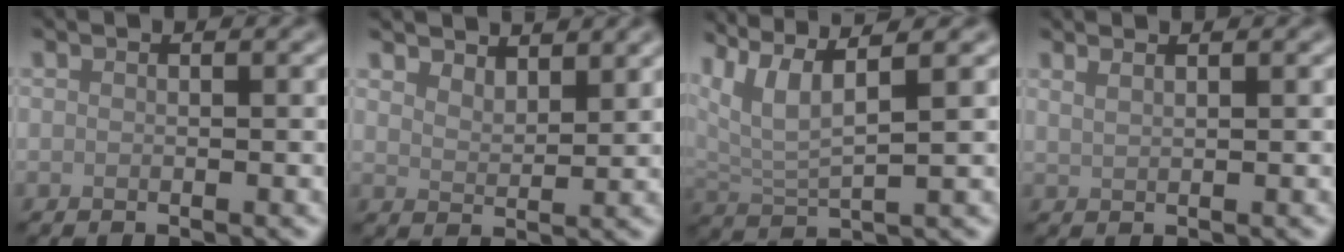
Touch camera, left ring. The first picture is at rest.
{"total": 3.3, "force": [2.9, 1.0, 1.2], "torque": [-0.025, 0.000, 0.045]}
{"total": 6.4, "force": [4.3, 1.3, 4.5], "torque": [-0.096, 0.011, 0.081]}
{"total": 1.8, "force": [1.3, 0.7, 1.0], "torque": [-0.006, 0.000, 0.012]}